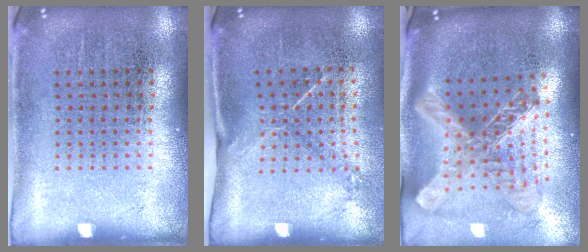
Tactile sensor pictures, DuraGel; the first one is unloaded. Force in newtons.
{"total": 1.5, "press": 1.0, "slide": 1.0}
{"total": 2.9, "press": 2.0, "slide": 2.0}